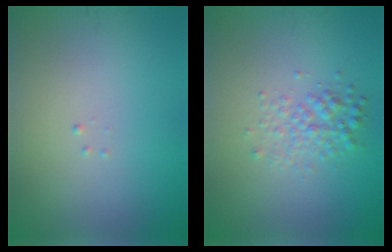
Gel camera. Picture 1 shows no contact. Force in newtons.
{"total": 2.3, "press": 2.3, "slide": 0.1}